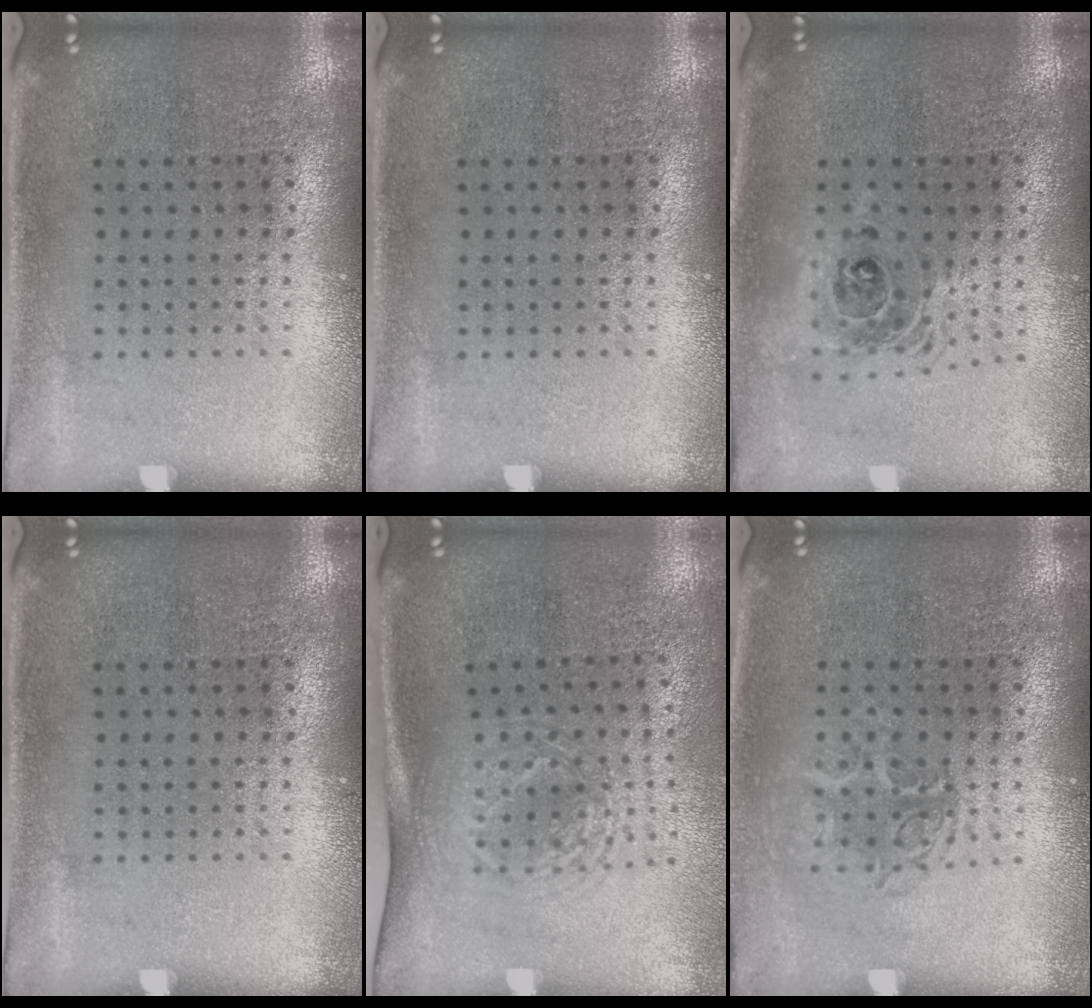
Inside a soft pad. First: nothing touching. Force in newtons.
{"total": 0.0}
{"total": 1.6, "press": 1.3, "slide": 0.8}
{"total": 0.0}
{"total": 1.6, "press": 1.3, "slide": 1.0}
{"total": 1.3, "press": 1.1, "slide": 0.7}